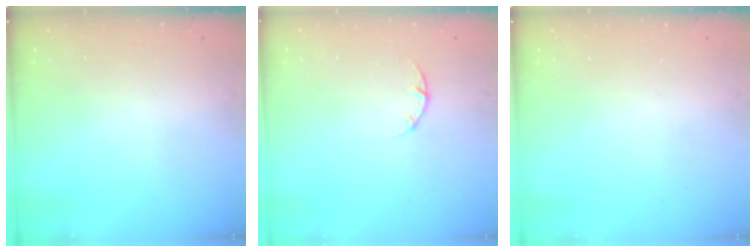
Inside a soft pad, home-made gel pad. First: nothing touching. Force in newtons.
{"total": 2.0, "press": 1.9, "slide": 0.4}
{"total": 0.0}